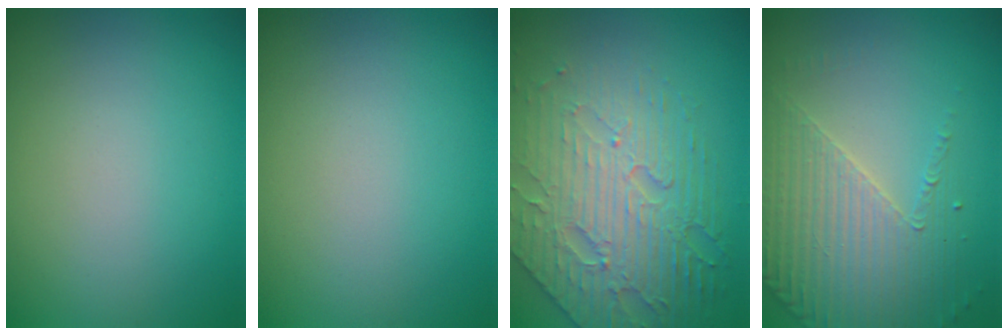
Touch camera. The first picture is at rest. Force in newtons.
{"total": 0.0}
{"total": 6.9, "press": 5.3, "slide": 4.4}
{"total": 4.1, "press": 3.3, "slide": 2.4}